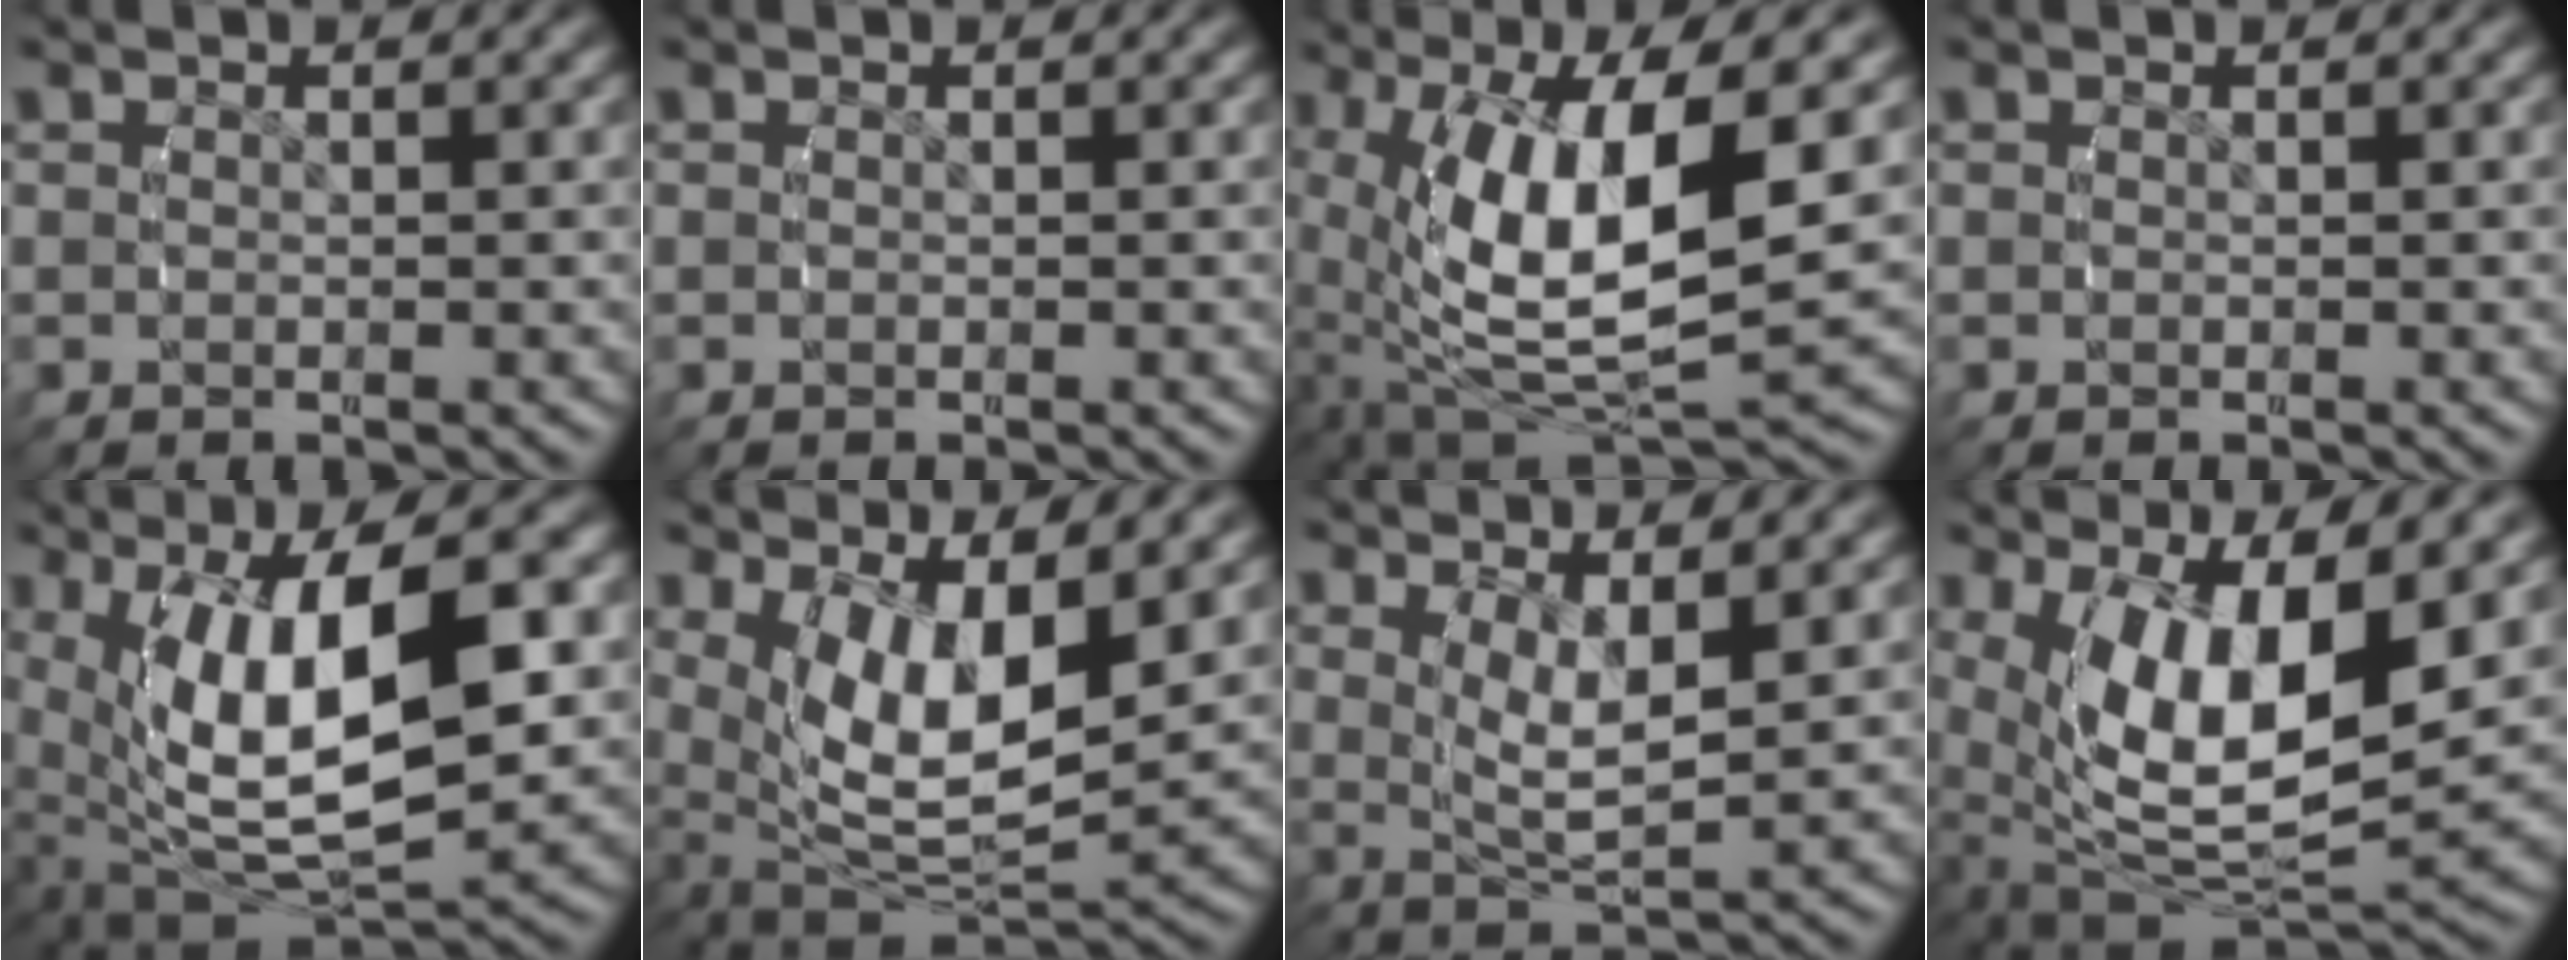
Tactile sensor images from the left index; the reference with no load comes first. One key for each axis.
{"total": 0.0}
{"total": 13.5, "fx": -1.3, "fy": 7.3, "fz": 11.2, "tx": -0.218, "ty": -0.043, "tz": 0.008}
{"total": 0.0}
{"total": 14.3, "fx": -2.1, "fy": 8.5, "fz": 11.3, "tx": -0.221, "ty": -0.042, "tz": -0.005}
{"total": 11.0, "fx": -0.2, "fy": 7.0, "fz": 8.5, "tx": -0.177, "ty": -0.058, "tz": 0.028}
{"total": 5.2, "fx": 1.6, "fy": 2.1, "fz": 4.6, "tx": -0.083, "ty": -0.013, "tz": 0.031}
{"total": 12.6, "fx": -0.9, "fy": 7.6, "fz": 10.1, "tx": -0.210, "ty": -0.060, "tz": 0.016}